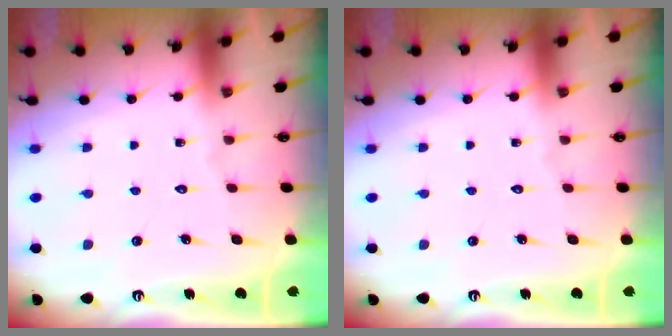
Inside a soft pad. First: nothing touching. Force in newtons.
{"total": 0.0}